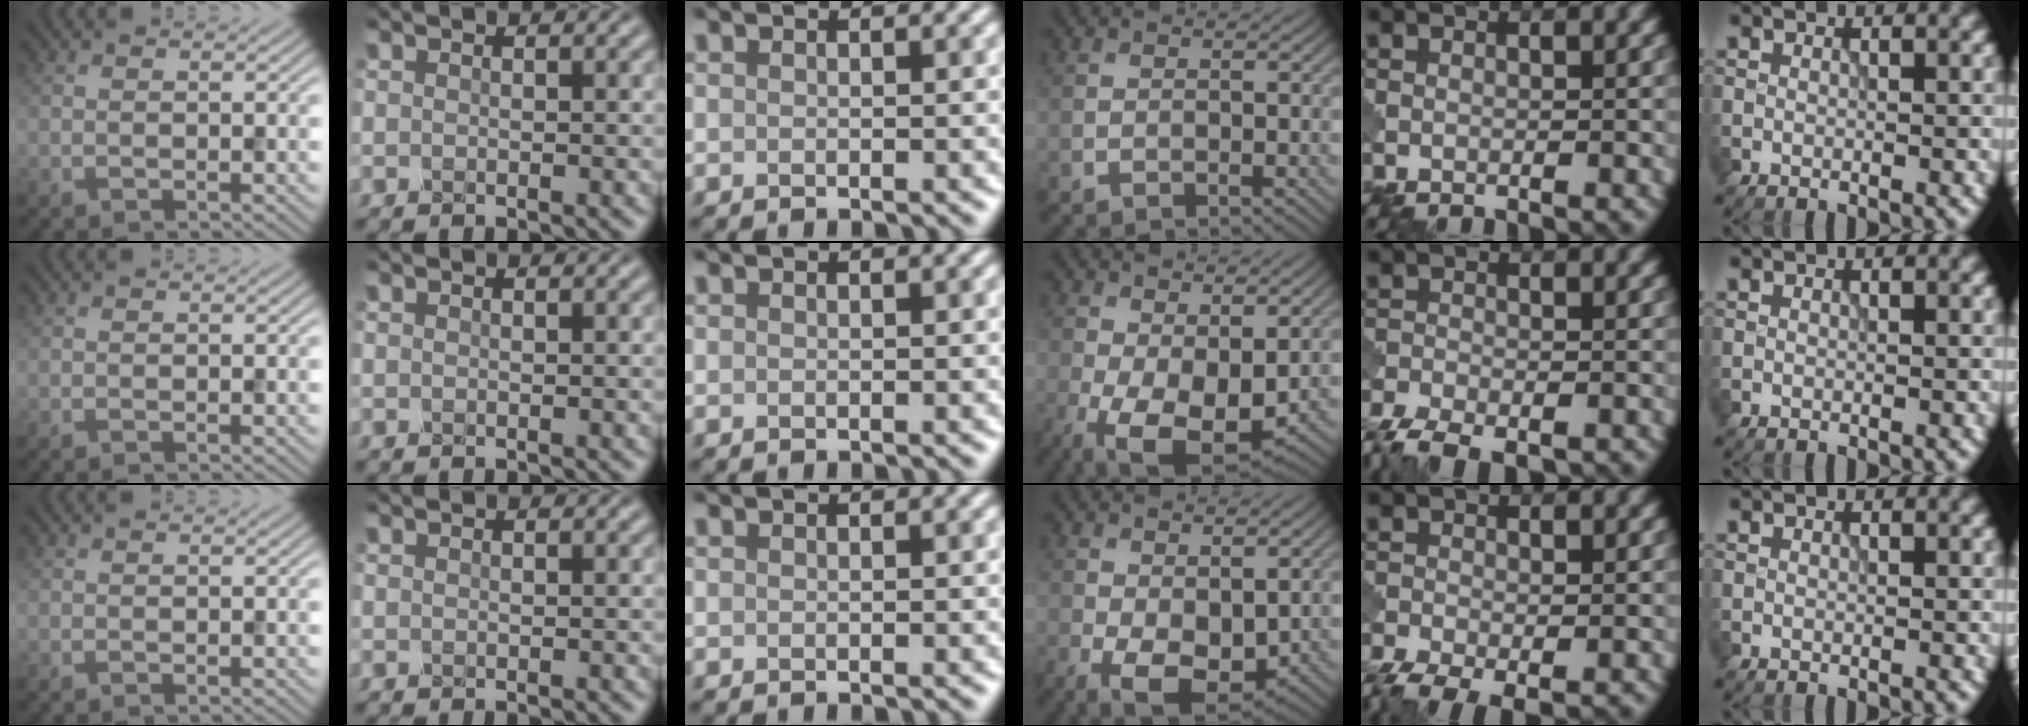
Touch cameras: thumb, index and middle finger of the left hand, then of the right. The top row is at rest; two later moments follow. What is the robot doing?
{"motion": "squeeze", "object": "foam earplug"}